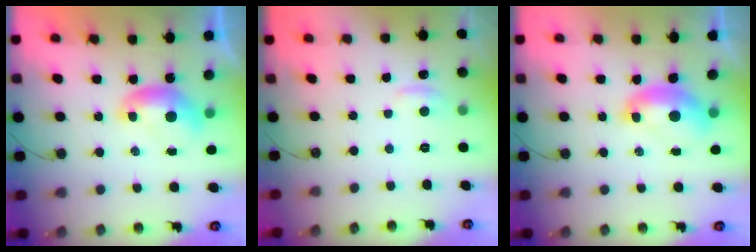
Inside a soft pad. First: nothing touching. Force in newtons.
{"total": 0.9, "press": 0.0, "slide": 0.9}
{"total": 2.1, "press": 2.0, "slide": 0.7}